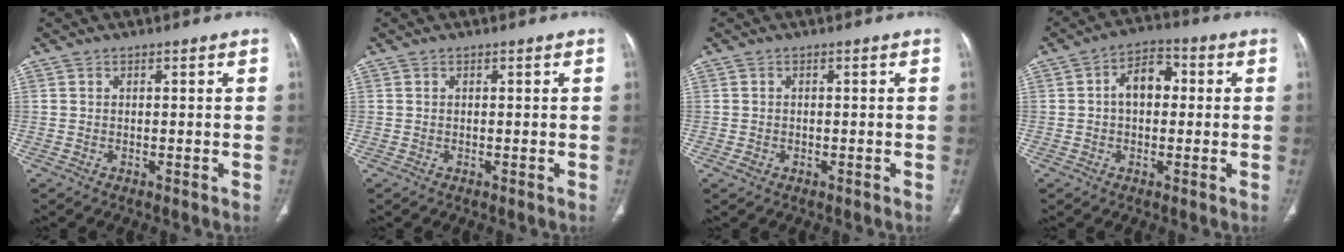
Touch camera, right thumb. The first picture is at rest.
{"total": 0.0}
{"total": 1.2, "force": [-0.5, 1.0, 0.5], "torque": [-0.010, 0.006, -0.005]}
{"total": 7.3, "force": [0.6, 4.8, 5.4], "torque": [-0.072, 0.024, 0.000]}